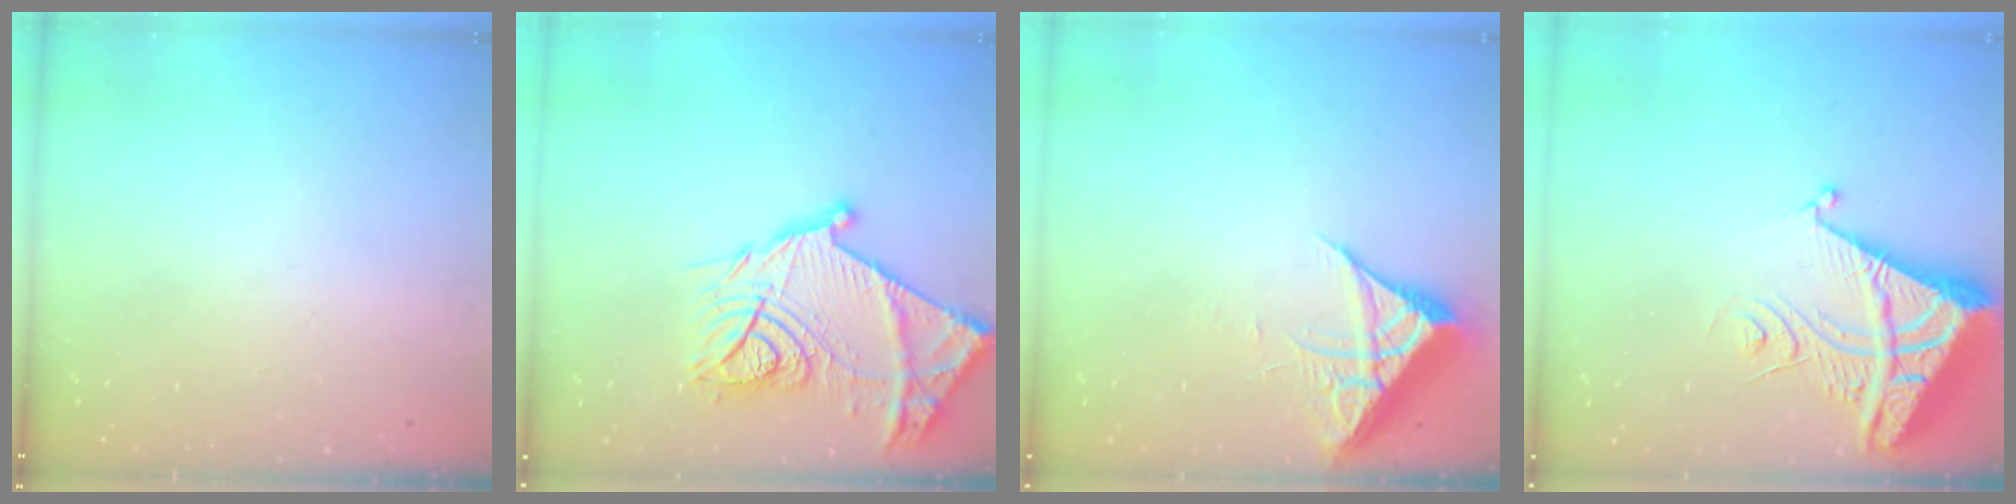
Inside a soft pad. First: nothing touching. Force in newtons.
{"total": 22.8, "press": 22.7, "slide": 1.7}
{"total": 6.6, "press": 6.6, "slide": 0.3}
{"total": 8.5, "press": 8.4, "slide": 0.9}